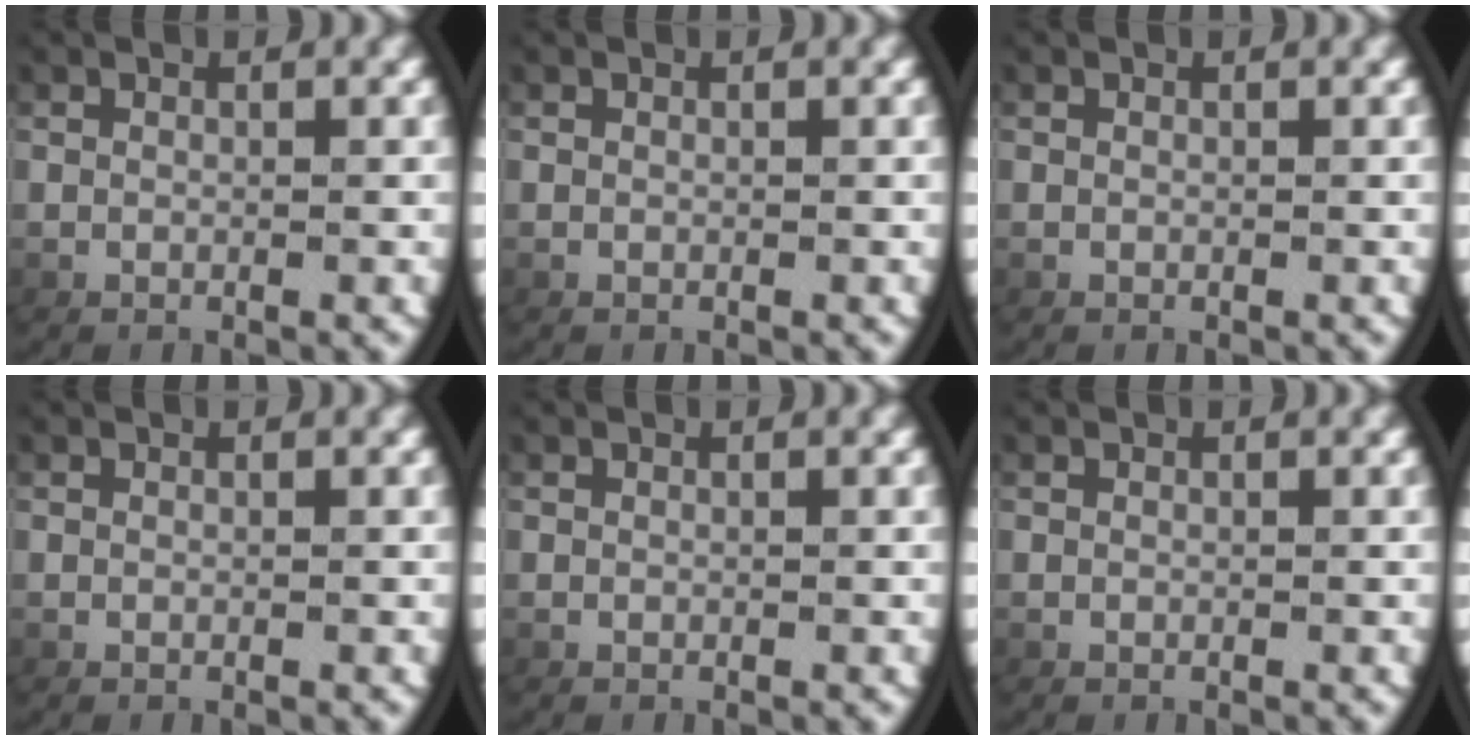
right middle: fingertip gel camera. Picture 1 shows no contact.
{"total": 0.0}
{"total": 0.0}
{"total": 0.0}
{"total": 0.0}
{"total": 0.0}